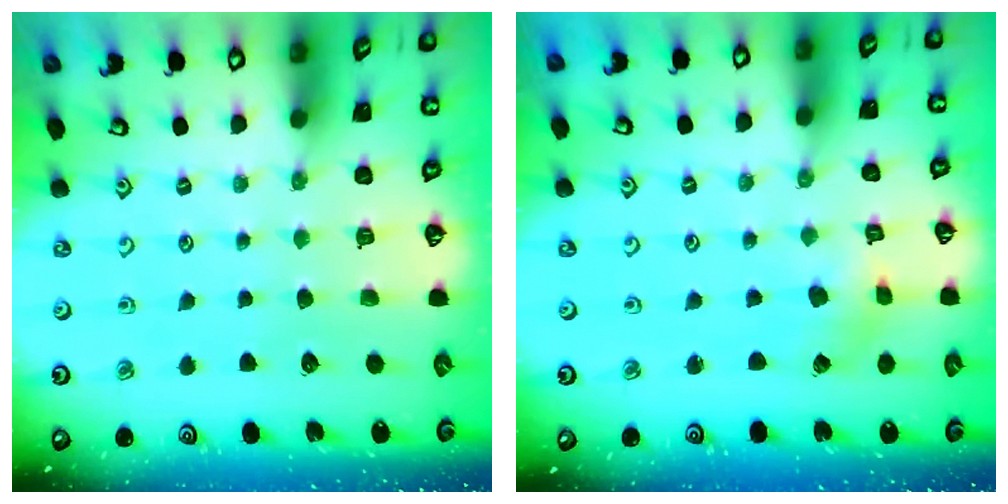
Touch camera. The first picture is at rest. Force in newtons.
{"total": 1.6, "press": 1.5, "slide": 0.4}